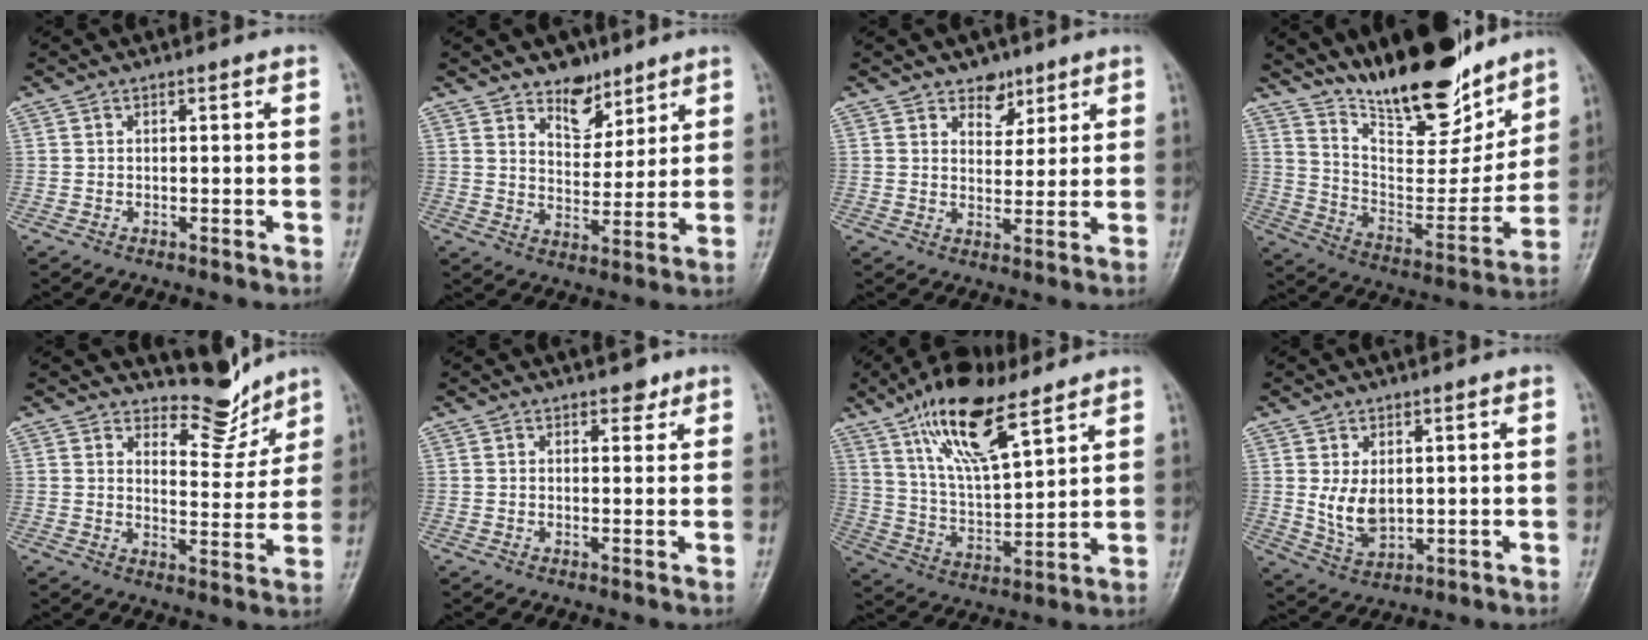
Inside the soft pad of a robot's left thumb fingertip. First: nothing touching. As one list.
[{"total": 7.8, "force": [5.6, 4.6, 2.8], "torque": [-0.011, -0.039, 0.095]}, {"total": 4.9, "force": [3.3, 3.2, 1.6], "torque": [0.007, -0.021, 0.053]}, {"total": 21.0, "force": [17.0, 6.4, 10.6], "torque": [-0.122, -0.104, 0.288]}, {"total": 7.6, "force": [6.9, 2.8, 1.4], "torque": [0.012, -0.066, 0.108]}, {"total": 2.4, "force": [1.7, 1.4, 0.9], "torque": [0.004, -0.008, 0.020]}, {"total": 16.7, "force": [10.5, 5.8, 11.7], "torque": [-0.188, -0.044, 0.198]}, {"total": 6.2, "force": [1.1, 3.9, 4.7], "torque": [-0.073, -0.014, 0.034]}]